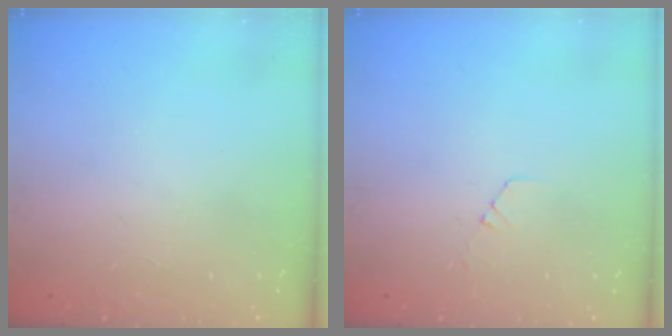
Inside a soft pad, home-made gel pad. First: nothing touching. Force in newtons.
{"total": 3.3, "press": 3.3, "slide": 0.4}